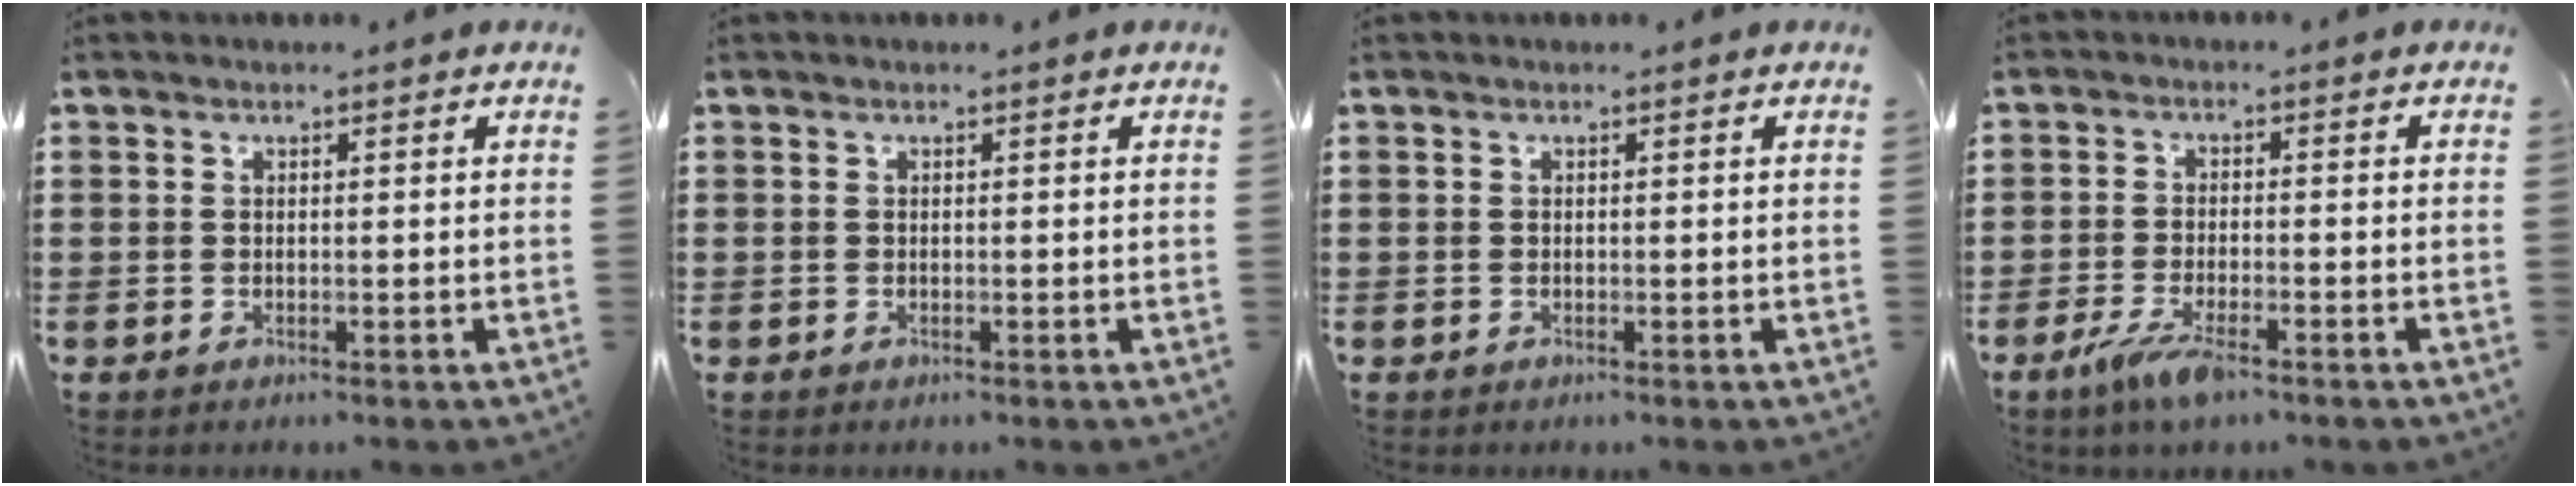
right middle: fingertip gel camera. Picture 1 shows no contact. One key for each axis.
{"total": 0.0}
{"total": 0.0}
{"total": 5.3, "fx": -3.3, "fy": 1.1, "fz": 4.1, "tx": -0.089, "ty": -0.013, "tz": -0.062}